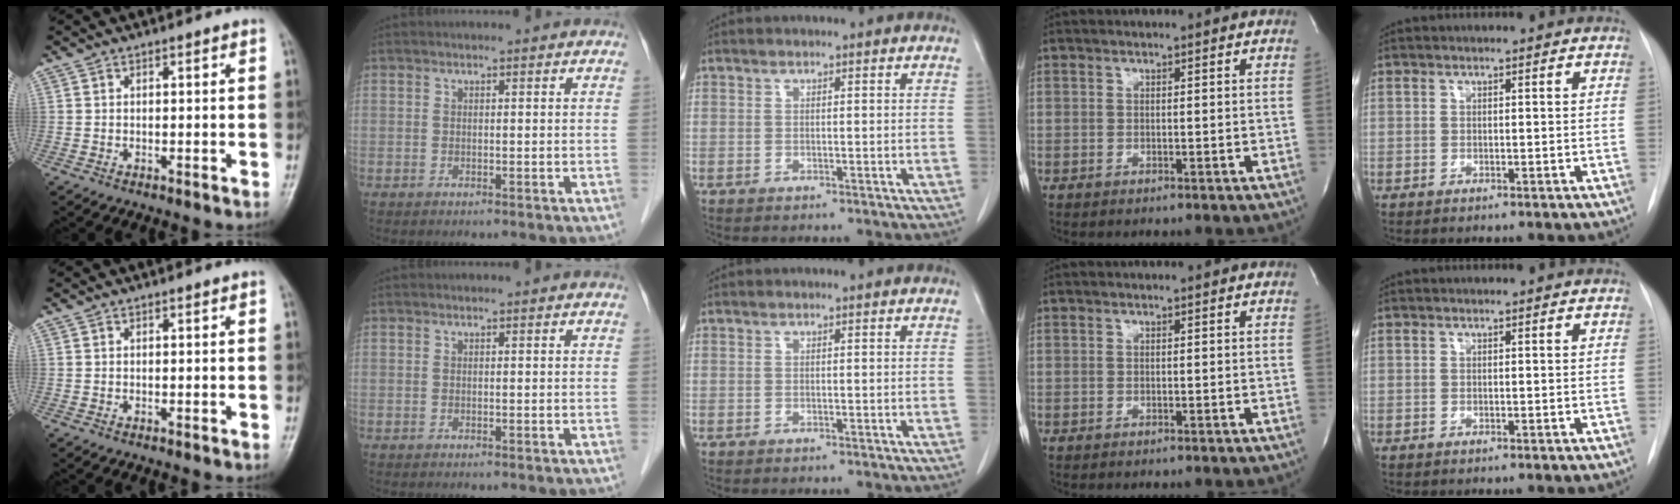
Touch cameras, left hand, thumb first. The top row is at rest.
{}